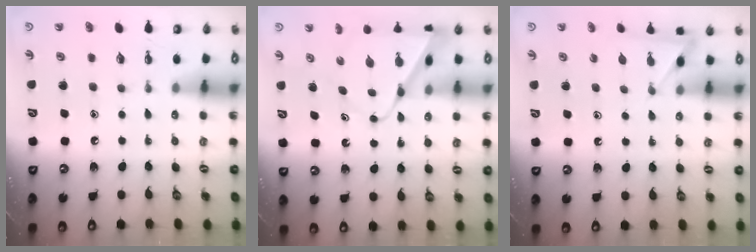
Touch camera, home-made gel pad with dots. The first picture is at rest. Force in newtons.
{"total": 7.7, "press": 7.7, "slide": 0.4}
{"total": 5.6, "press": 5.6, "slide": 0.5}